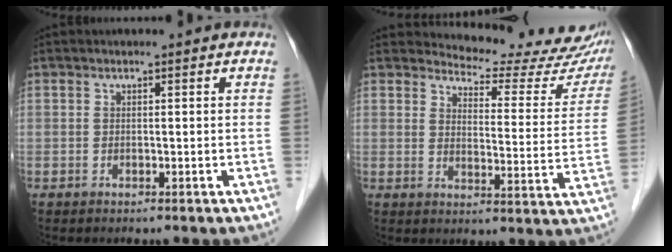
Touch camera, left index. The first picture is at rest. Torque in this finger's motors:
{"motor_torque": [0.21, -0.43, -0.04, -0.06]}